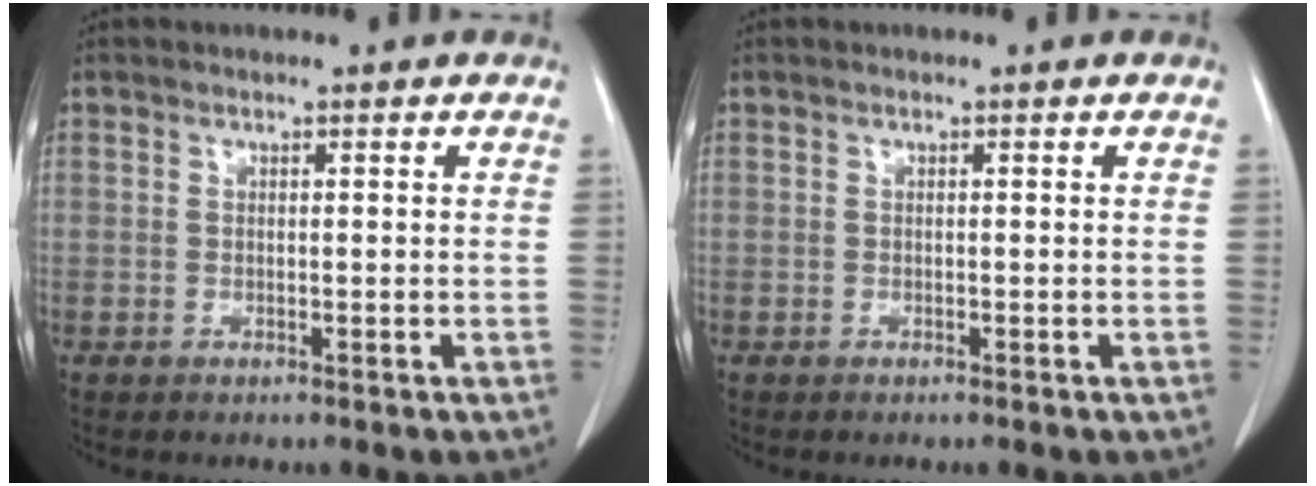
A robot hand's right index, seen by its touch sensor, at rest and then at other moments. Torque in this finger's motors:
{"motor_torque": [-0.01, -0.04, -0.01, -0.01]}